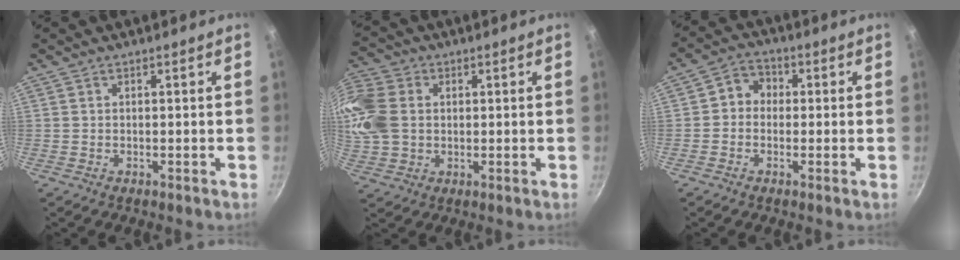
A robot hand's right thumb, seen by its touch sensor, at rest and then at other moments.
{"total": 15.7, "force": [2.4, 12.5, 9.3], "torque": [-0.214, 0.016, 0.040]}
{"total": 4.9, "force": [-0.1, 4.3, 2.3], "torque": [-0.009, 0.013, -0.018]}